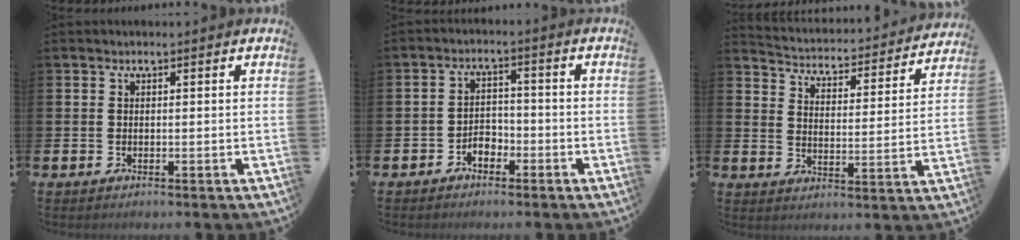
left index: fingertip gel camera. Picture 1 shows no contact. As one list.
[{"total": 2.6, "force": [-2.0, 1.5, 0.8], "torque": [-0.023, 0.009, -0.043]}, {"total": 3.7, "force": [3.6, 0.7, 0.5], "torque": [-0.033, -0.040, 0.051]}]